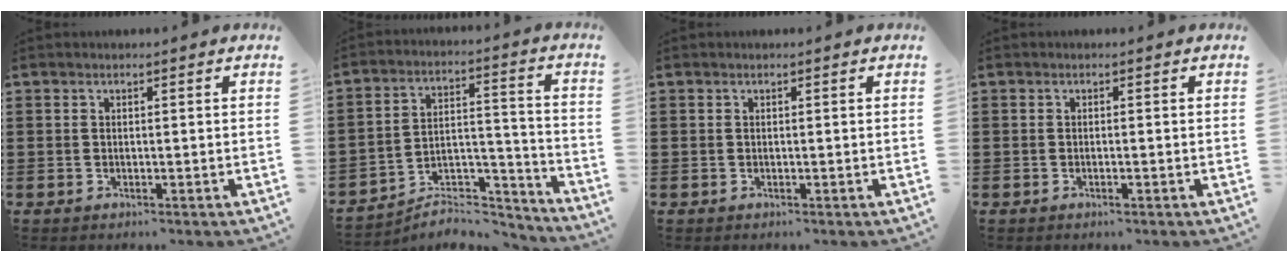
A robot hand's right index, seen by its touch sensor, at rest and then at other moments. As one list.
[{"total": 6.9, "force": [-6.3, 2.0, 2.1], "torque": [-0.028, 0.016, -0.119]}, {"total": 0.0}, {"total": 0.6, "force": [-0.2, -0.1, 0.6], "torque": [-0.010, -0.005, -0.002]}]